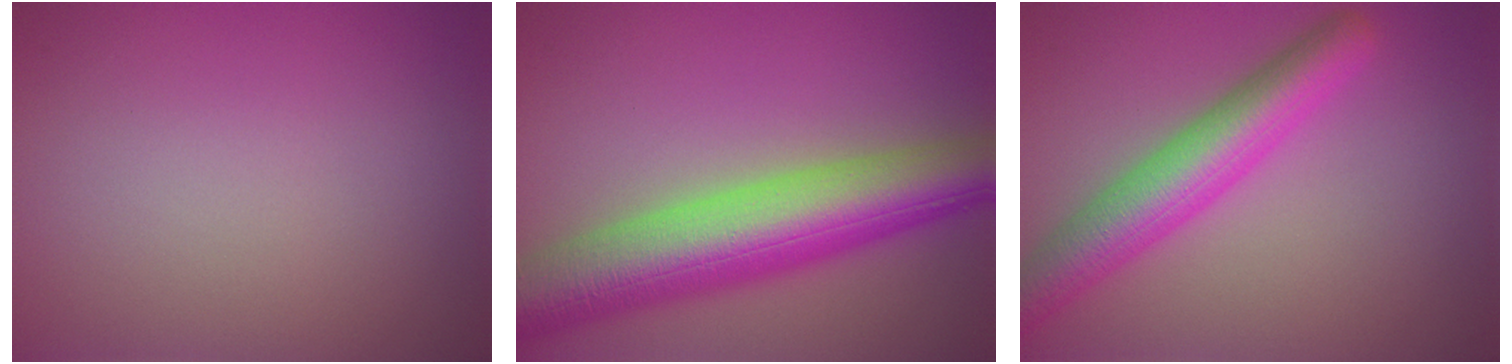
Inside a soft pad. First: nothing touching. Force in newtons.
{"total": 10.9, "press": 10.9, "slide": 0.4}
{"total": 6.2, "press": 6.2, "slide": 0.1}